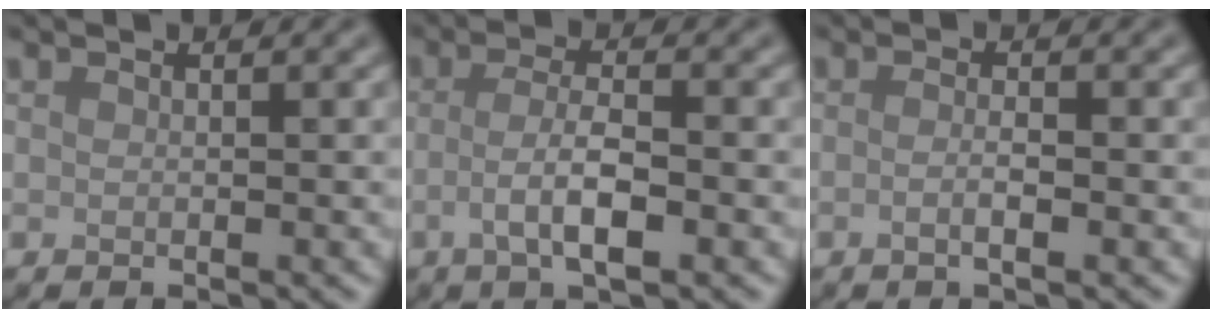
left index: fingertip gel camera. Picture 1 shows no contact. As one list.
[{"total": 3.7, "force": [-0.9, 0.9, 3.5], "torque": [-0.065, -0.002, -0.018]}, {"total": 1.7, "force": [-0.3, 0.5, 1.6], "torque": [-0.018, -0.007, -0.012]}]